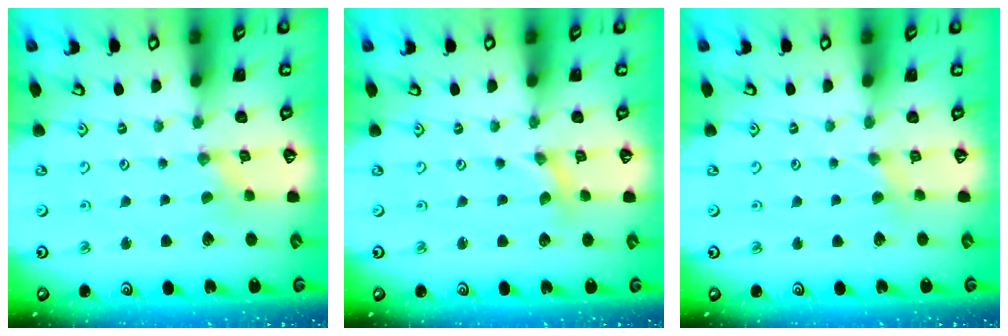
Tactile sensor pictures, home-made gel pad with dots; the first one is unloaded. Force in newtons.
{"total": 0.0}
{"total": 2.3, "press": 2.3, "slide": 0.4}